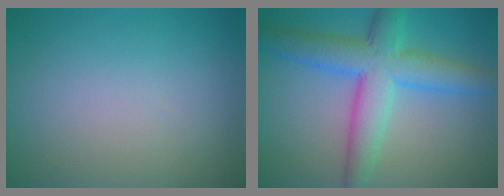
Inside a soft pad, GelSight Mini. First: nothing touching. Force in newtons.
{"total": 7.0, "press": 7.0, "slide": 0.1}